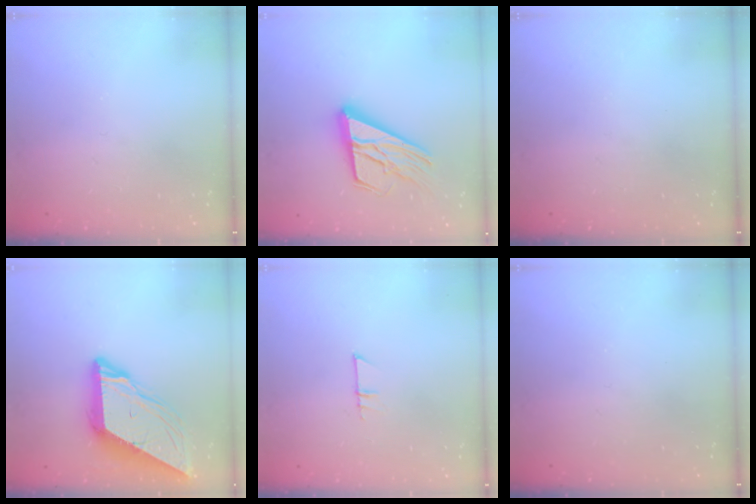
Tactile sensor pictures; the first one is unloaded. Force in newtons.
{"total": 18.0, "press": 17.9, "slide": 1.8}
{"total": 0.0}
{"total": 9.3, "press": 9.2, "slide": 0.8}
{"total": 4.6, "press": 4.6, "slide": 0.4}
{"total": 0.0}